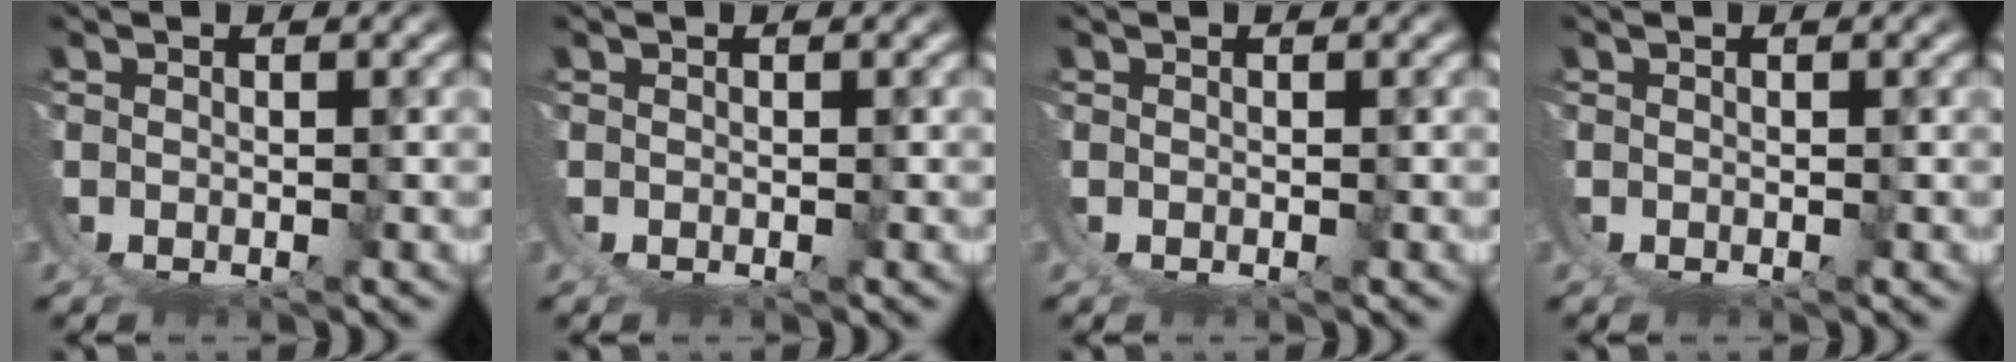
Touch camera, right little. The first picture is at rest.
{"total": 0.0}
{"total": 0.0}
{"total": 0.0}